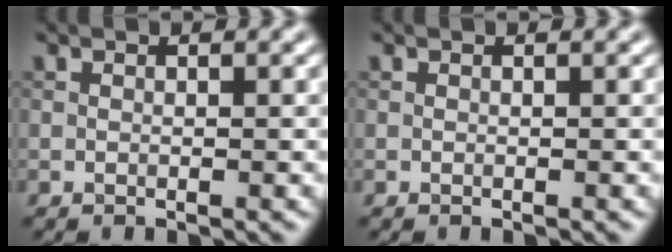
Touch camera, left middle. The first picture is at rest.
{"total": 0.0}